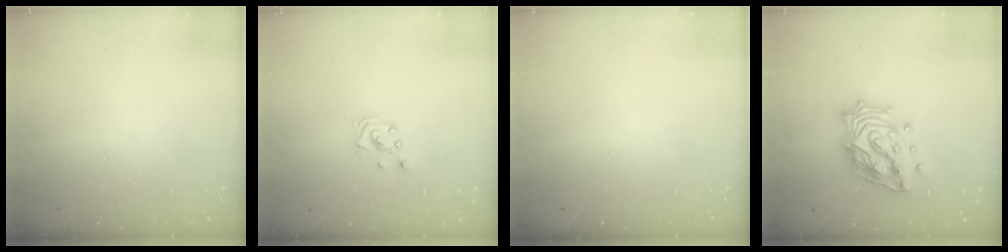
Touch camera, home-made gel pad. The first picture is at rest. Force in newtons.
{"total": 2.3, "press": 2.3, "slide": 0.2}
{"total": 0.0}
{"total": 18.9, "press": 18.7, "slide": 2.6}